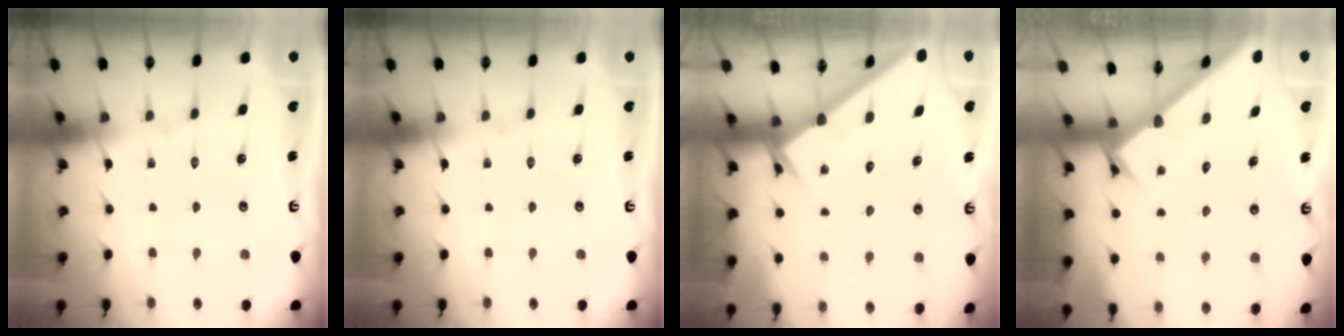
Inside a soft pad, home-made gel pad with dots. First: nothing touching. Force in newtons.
{"total": 0.0}
{"total": 2.3, "press": 2.3, "slide": 0.2}
{"total": 2.8, "press": 2.8, "slide": 0.3}